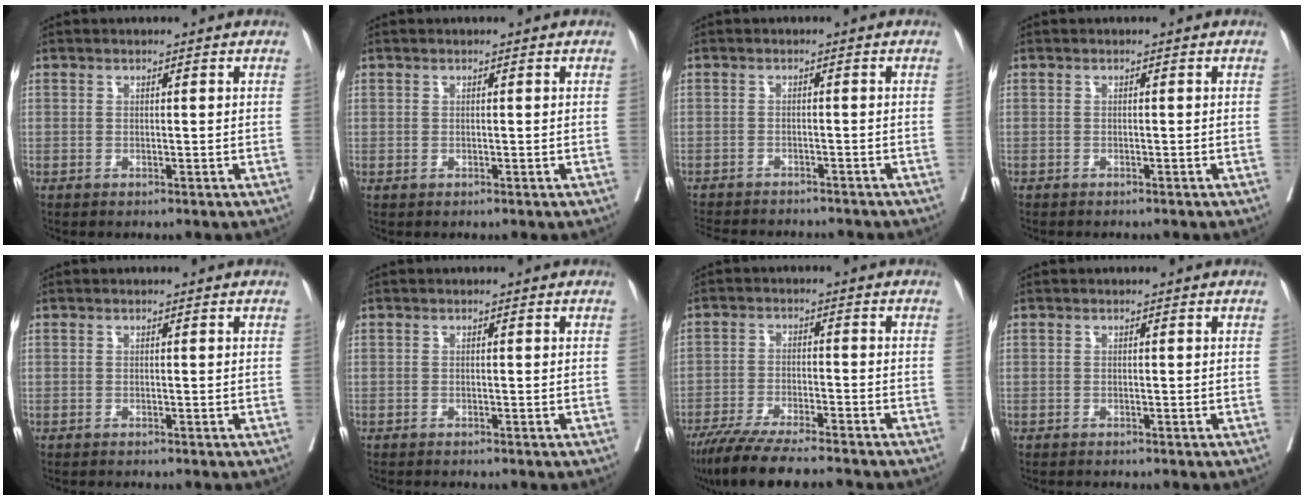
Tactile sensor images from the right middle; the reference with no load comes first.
{"total": 0.0}
{"total": 12.0, "force": [-11.1, 2.6, 3.9], "torque": [-0.072, -0.006, -0.145]}
{"total": 2.2, "force": [-2.0, 0.4, 0.9], "torque": [-0.015, -0.003, -0.025]}
{"total": 1.1, "force": [-1.0, 0.0, 0.3], "torque": [-0.007, -0.002, -0.016]}
{"total": 2.0, "force": [-1.9, 0.0, 0.7], "torque": [-0.012, -0.003, -0.026]}
{"total": 13.3, "force": [-11.5, 1.1, 6.8], "torque": [-0.104, -0.031, -0.182]}
{"total": 1.7, "force": [-1.6, 0.1, 0.6], "torque": [-0.010, -0.003, -0.022]}